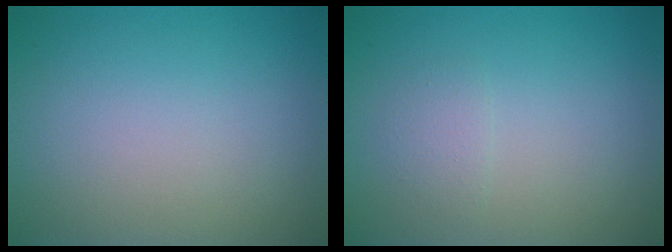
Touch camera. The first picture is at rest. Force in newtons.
{"total": 1.2, "press": 1.2, "slide": 0.1}